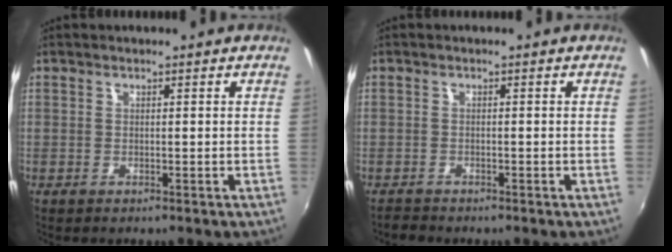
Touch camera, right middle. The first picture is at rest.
{"total": 1.4, "force": [-1.3, 0.4, -0.1], "torque": [-0.002, 0.000, -0.026]}